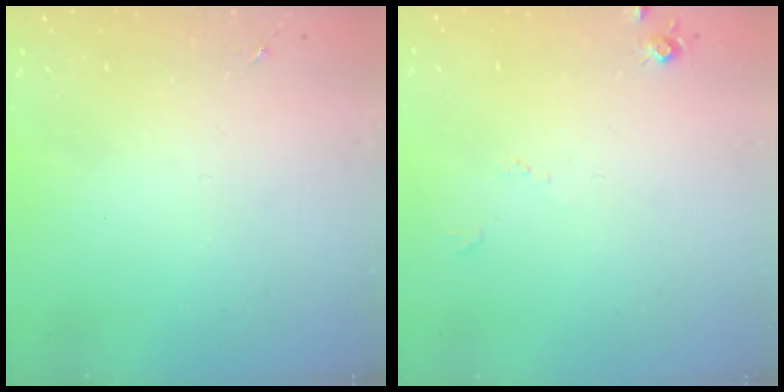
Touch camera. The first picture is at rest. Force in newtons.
{"total": 5.4, "press": 5.4, "slide": 0.6}